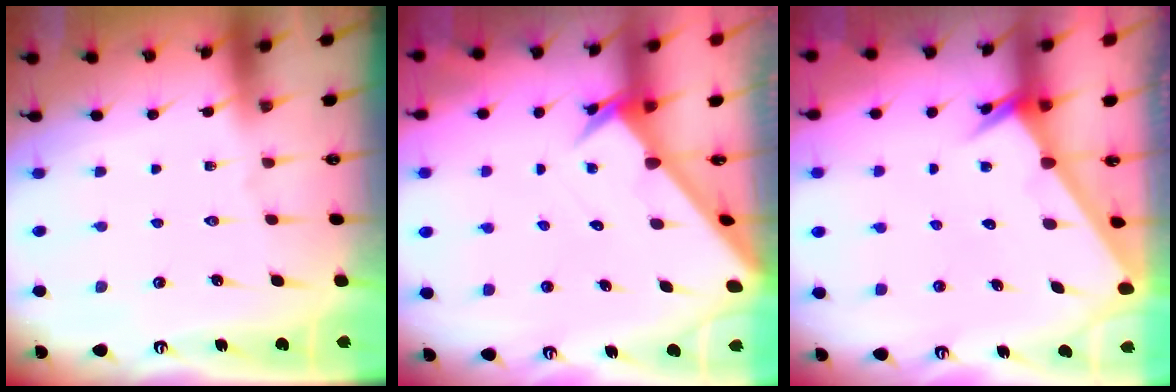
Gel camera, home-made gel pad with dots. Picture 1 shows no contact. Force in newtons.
{"total": 2.7, "press": 2.7, "slide": 0.1}
{"total": 2.3, "press": 2.3, "slide": 0.1}